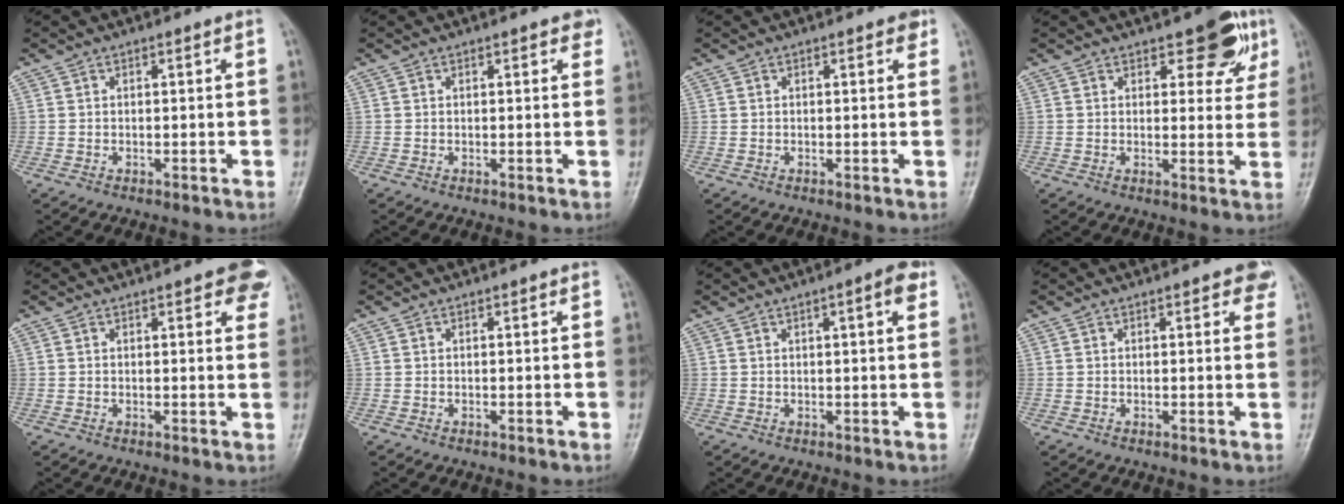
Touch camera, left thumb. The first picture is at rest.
{"total": 1.7, "force": [1.0, 0.9, 1.1], "torque": [0.000, -0.001, 0.008]}
{"total": 1.2, "force": [0.7, 0.6, 0.8], "torque": [-0.001, -0.001, 0.004]}
{"total": 7.4, "force": [4.2, 3.7, 4.8], "torque": [-0.022, -0.016, 0.050]}
{"total": 6.3, "force": [3.6, 2.3, 4.7], "torque": [-0.028, -0.006, 0.037]}
{"total": 0.0}
{"total": 3.7, "force": [1.7, 0.8, 3.3], "torque": [-0.039, -0.001, 0.020]}
{"total": 3.2, "force": [1.9, 1.4, 2.2], "torque": [-0.009, -0.003, 0.018]}